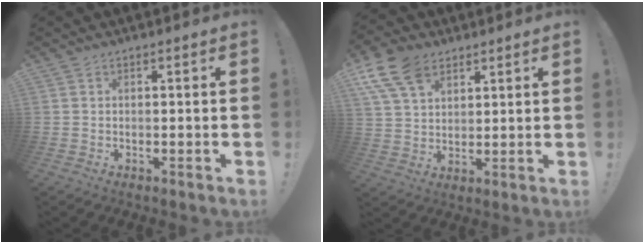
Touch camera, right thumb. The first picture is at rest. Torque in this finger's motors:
{"motor_torque": [-0.06, 0.44, 0.50, -0.28, 0.06]}